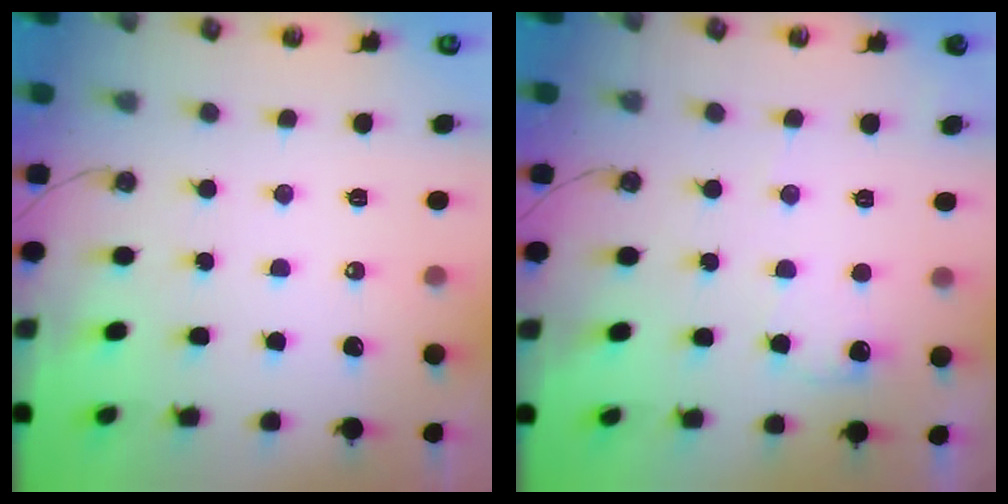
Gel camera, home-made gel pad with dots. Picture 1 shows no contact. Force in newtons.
{"total": 6.9, "press": 6.8, "slide": 1.2}